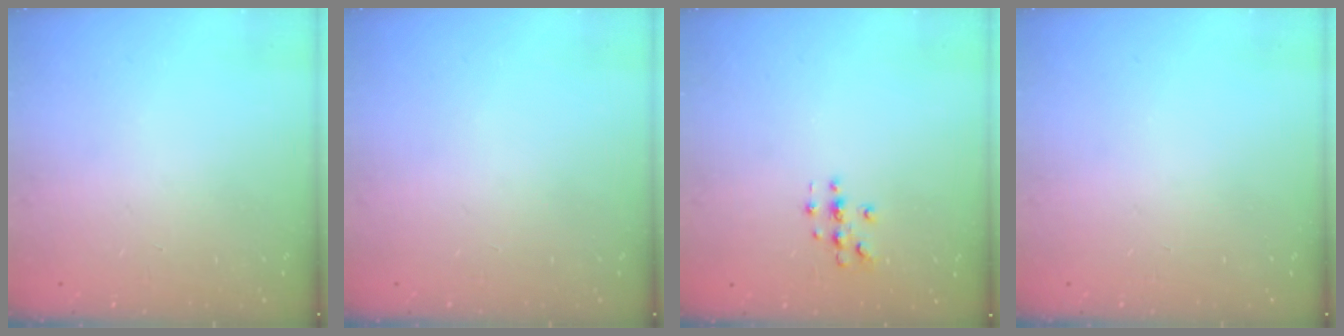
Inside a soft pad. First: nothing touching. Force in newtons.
{"total": 0.0}
{"total": 3.0, "press": 3.0, "slide": 0.3}
{"total": 0.0}